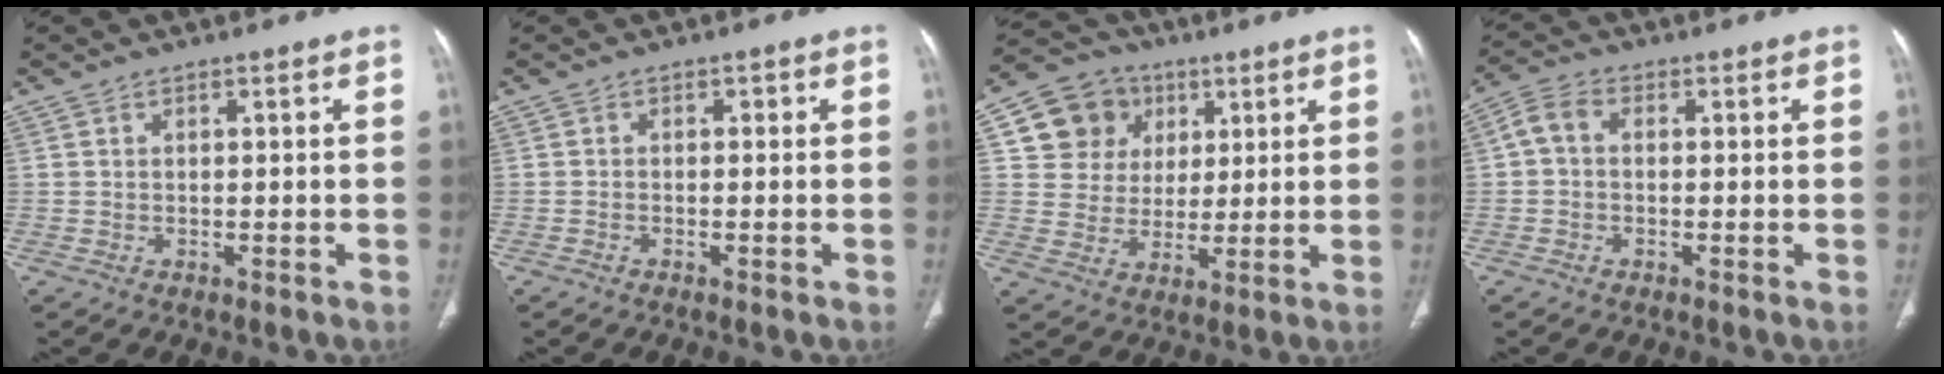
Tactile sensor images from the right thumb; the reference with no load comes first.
{"total": 0.6, "force": [-0.3, 0.4, 0.3], "torque": [0.003, 0.002, -0.011]}
{"total": 12.1, "force": [4.3, 10.8, 3.3], "torque": [-0.025, 0.003, 0.076]}
{"total": 4.2, "force": [0.1, 2.9, 3.0], "torque": [-0.058, 0.013, -0.009]}